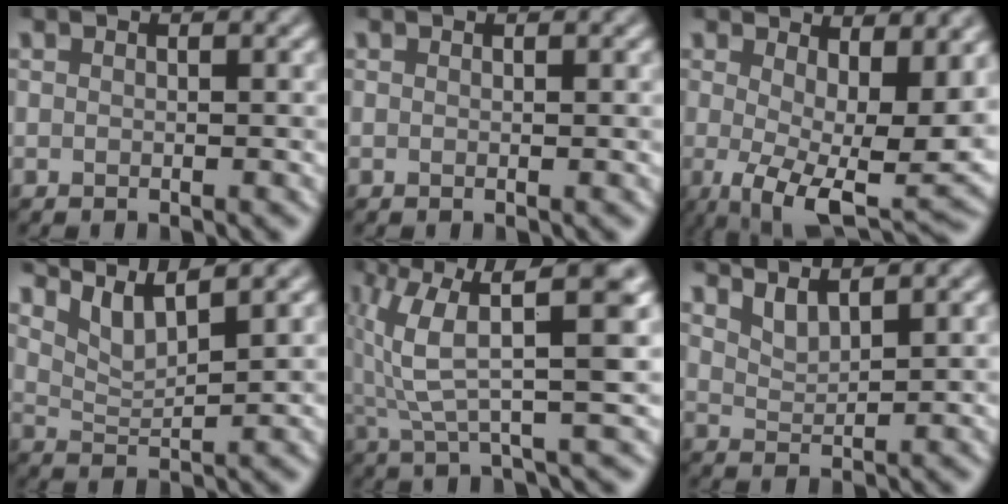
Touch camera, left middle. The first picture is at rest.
{"total": 0.0}
{"total": 11.2, "force": [0.3, 4.7, 10.1], "torque": [-0.154, -0.020, 0.016]}
{"total": 3.6, "force": [2.9, 0.6, 2.0], "torque": [-0.041, 0.000, 0.060]}
{"total": 7.6, "force": [1.9, 1.7, 7.2], "torque": [-0.143, 0.008, 0.035]}
{"total": 2.1, "force": [1.8, 0.3, 0.9], "torque": [-0.016, -0.004, 0.037]}